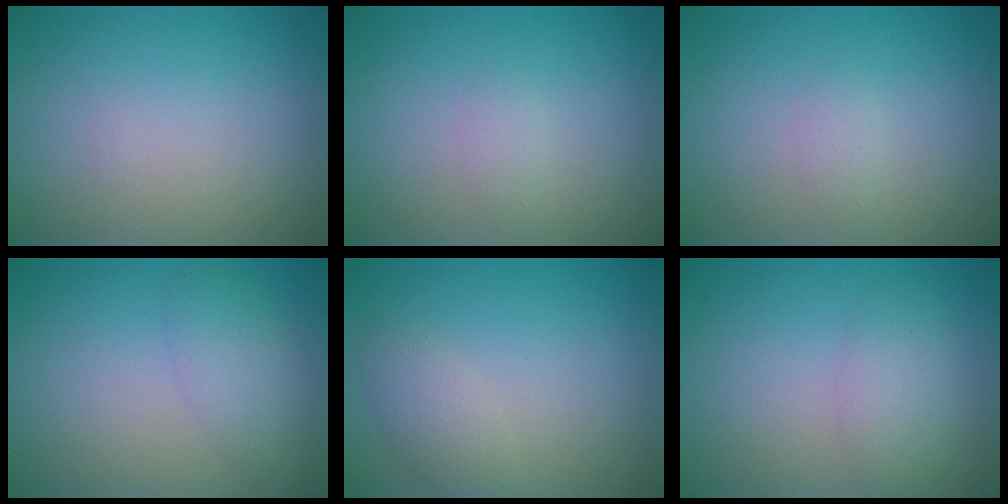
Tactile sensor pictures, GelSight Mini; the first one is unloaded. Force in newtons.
{"total": 0.8, "press": 0.8, "slide": 0.1}
{"total": 0.8, "press": 0.8, "slide": 0.1}
{"total": 2.7, "press": 2.7, "slide": 0.1}
{"total": 2.0, "press": 2.0, "slide": 0.0}
{"total": 1.8, "press": 1.8, "slide": 0.2}